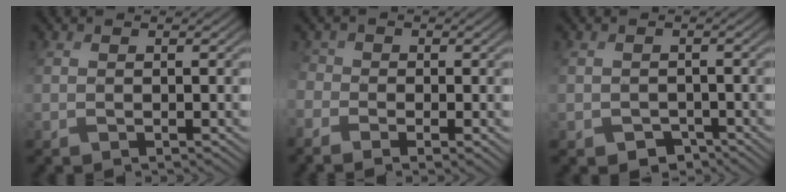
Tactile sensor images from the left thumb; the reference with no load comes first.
{"total": 4.4, "force": [-2.4, 2.9, 2.4], "torque": [-0.066, -0.015, -0.039]}
{"total": 2.4, "force": [-1.4, 1.8, 0.8], "torque": [-0.013, -0.011, -0.026]}